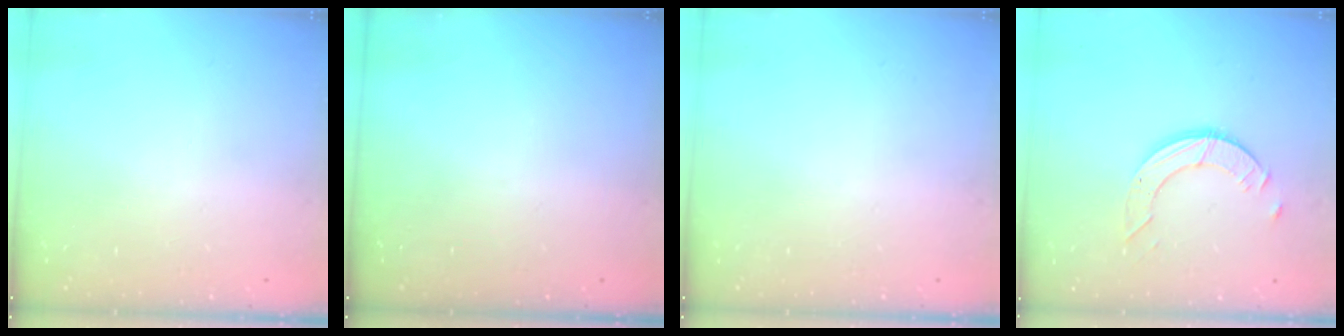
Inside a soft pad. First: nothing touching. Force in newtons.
{"total": 0.0}
{"total": 0.0}
{"total": 6.0, "press": 6.0, "slide": 0.5}